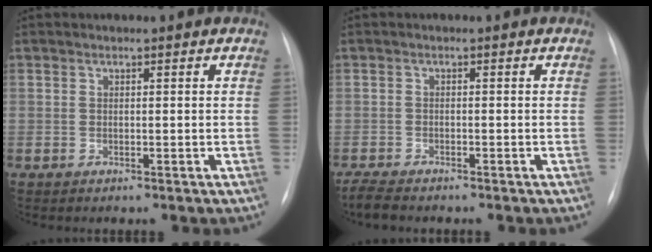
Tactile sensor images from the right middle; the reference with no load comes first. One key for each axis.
{"total": 3.6, "fx": -3.1, "fy": 0.8, "fz": 1.6, "tx": -0.031, "ty": -0.011, "tz": -0.049}